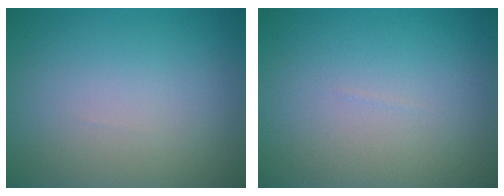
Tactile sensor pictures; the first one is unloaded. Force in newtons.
{"total": 0.0}